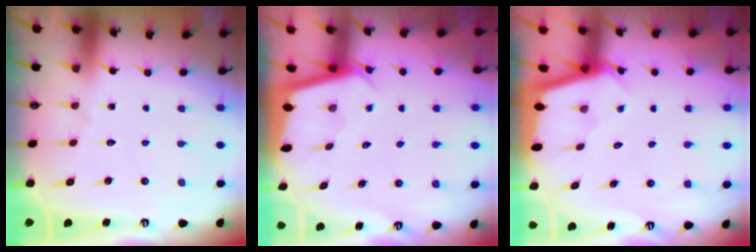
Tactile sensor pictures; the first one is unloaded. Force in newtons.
{"total": 2.1, "press": 2.1, "slide": 0.1}
{"total": 2.0, "press": 2.0, "slide": 0.2}